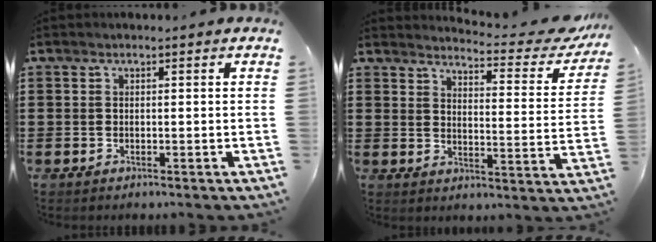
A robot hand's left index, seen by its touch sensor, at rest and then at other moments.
{"total": 4.1, "force": [3.8, 0.0, 1.5], "torque": [-0.035, -0.034, 0.058]}